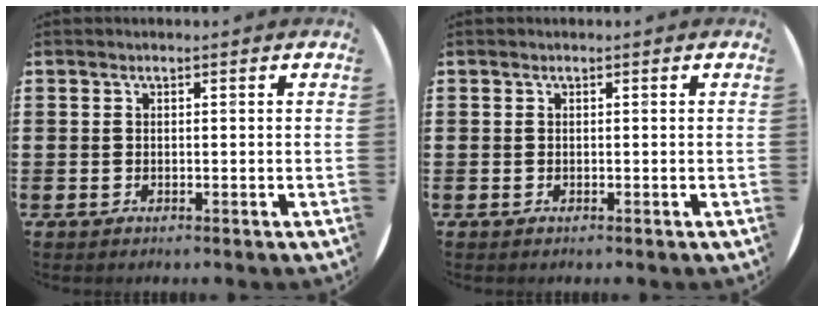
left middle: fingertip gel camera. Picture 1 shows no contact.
{"total": 0.0}